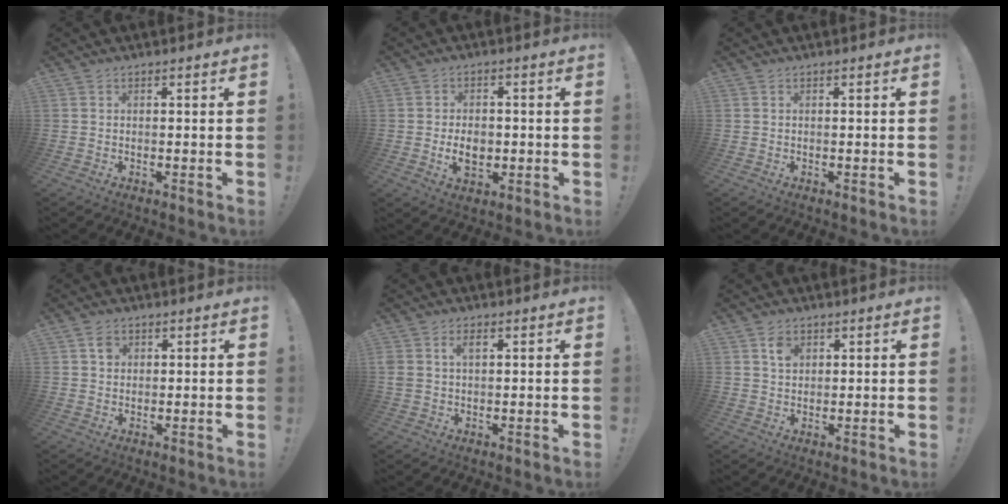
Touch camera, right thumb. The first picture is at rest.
{"total": 6.5, "force": [-1.4, 4.3, 4.6], "torque": [-0.071, -0.004, -0.030]}
{"total": 0.0}
{"total": 2.7, "force": [0.9, 2.4, 1.0], "torque": [-0.005, -0.001, 0.013]}
{"total": 3.5, "force": [1.1, 2.1, 2.5], "torque": [-0.060, 0.004, 0.017]}
{"total": 3.8, "force": [1.7, 2.8, 2.0], "torque": [-0.020, -0.005, 0.028]}